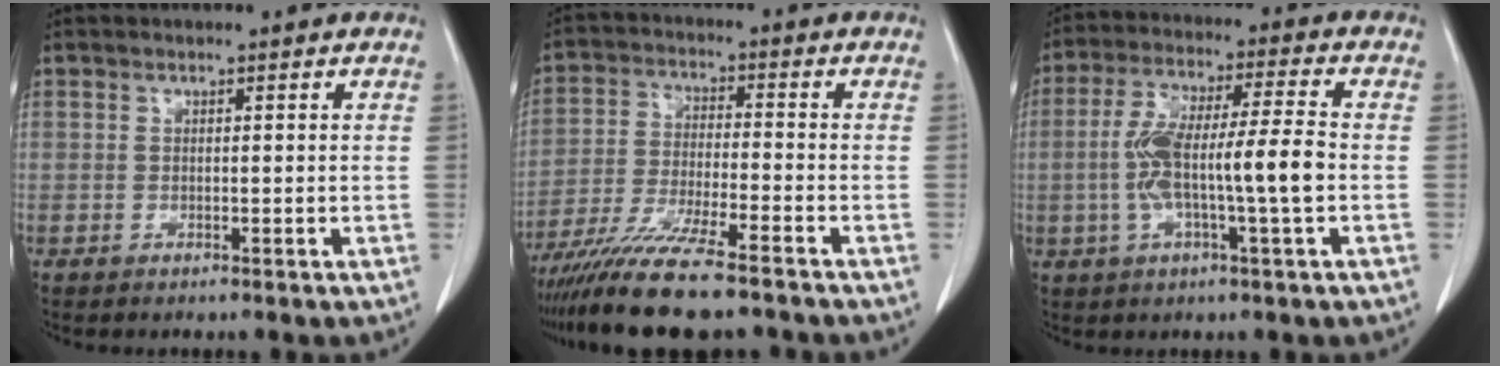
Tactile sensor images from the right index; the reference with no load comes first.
{"total": 13.3, "force": [-10.9, 0.5, 7.7], "torque": [-0.138, -0.037, -0.186]}
{"total": 11.6, "force": [-1.7, 0.7, 11.4], "torque": [-0.221, 0.013, -0.036]}